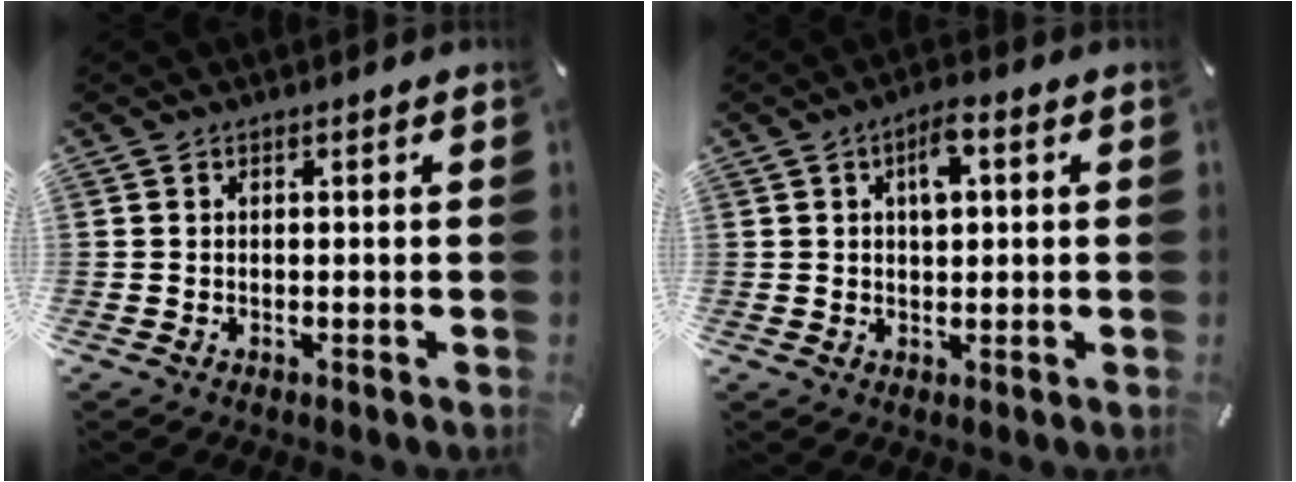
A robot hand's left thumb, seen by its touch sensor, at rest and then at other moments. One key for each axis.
{"total": 5.2, "fx": 1.4, "fy": 2.5, "fz": 4.3, "tx": -0.066, "ty": -0.001, "tz": 0.018}